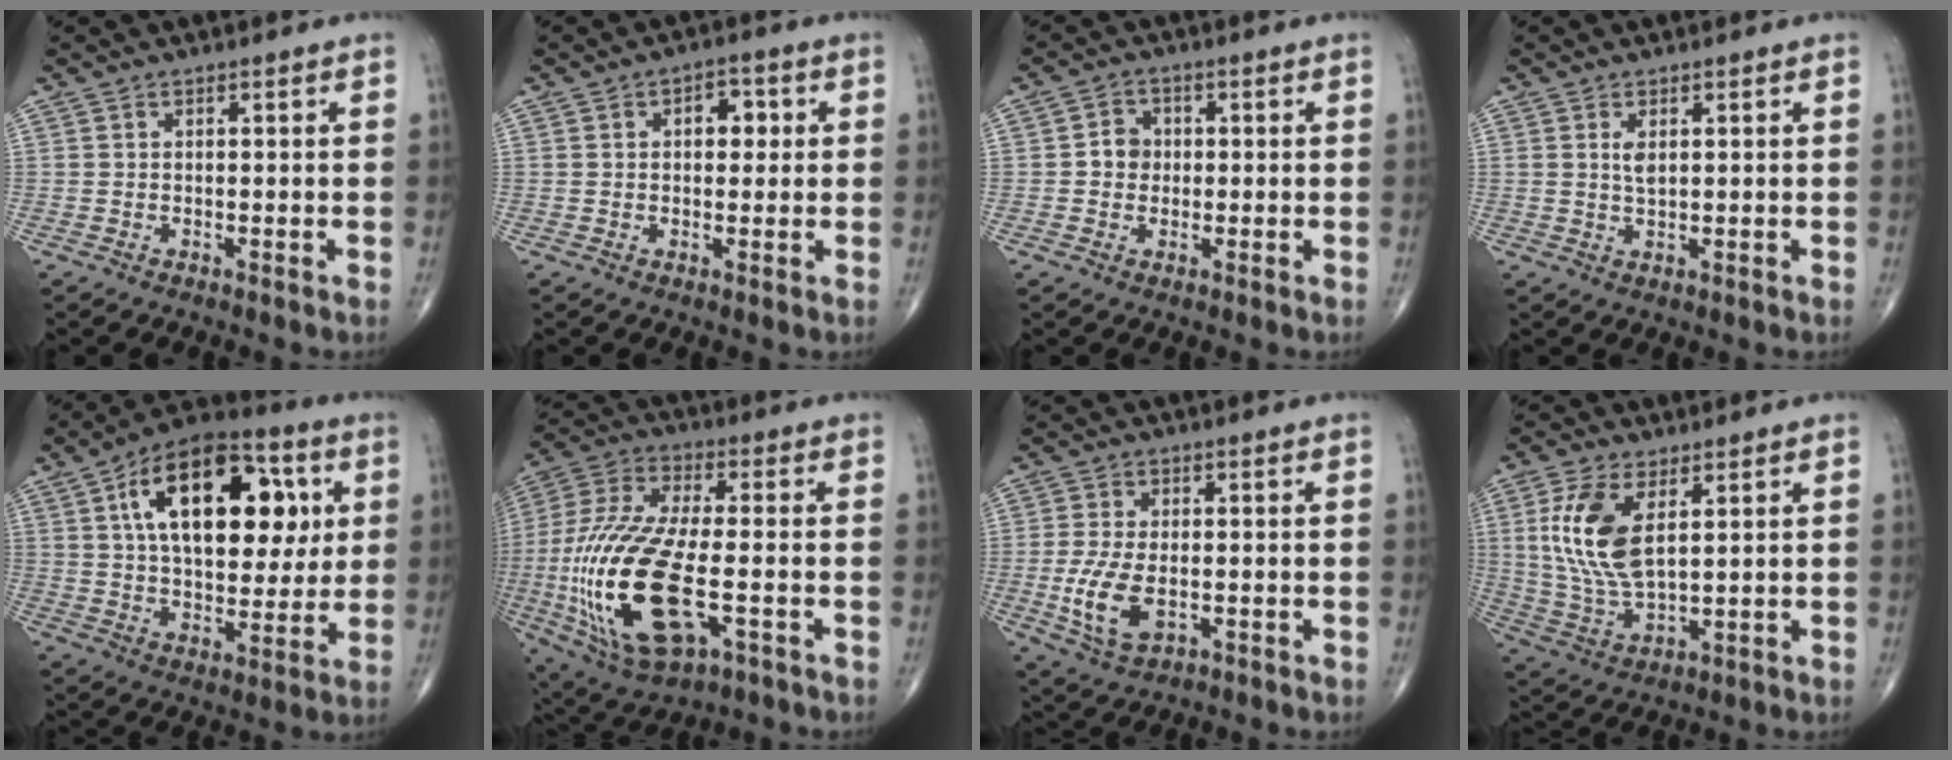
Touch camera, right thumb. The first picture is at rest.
{"total": 4.6, "force": [1.0, 3.0, 3.4], "torque": [-0.027, 0.005, 0.009]}
{"total": 3.6, "force": [-0.1, 3.2, 1.6], "torque": [-0.008, 0.009, -0.009]}
{"total": 2.2, "force": [0.7, 1.0, 1.9], "torque": [-0.034, -0.005, 0.016]}
{"total": 24.5, "force": [6.9, 13.3, 19.3], "torque": [-0.273, 0.000, 0.104]}
{"total": 25.6, "force": [-5.6, 10.6, 22.6], "torque": [-0.528, -0.007, -0.085]}
{"total": 8.8, "force": [-1.8, 4.7, 7.2], "torque": [-0.149, -0.010, -0.027]}
{"total": 12.9, "force": [3.8, 6.2, 10.6], "torque": [-0.226, -0.013, 0.084]}